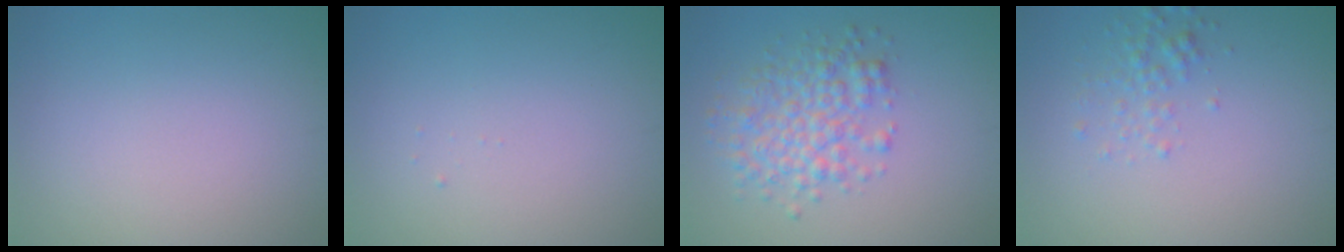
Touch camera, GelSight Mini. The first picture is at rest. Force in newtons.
{"total": 0.0}
{"total": 4.1, "press": 4.1, "slide": 0.1}
{"total": 1.6, "press": 1.6, "slide": 0.1}